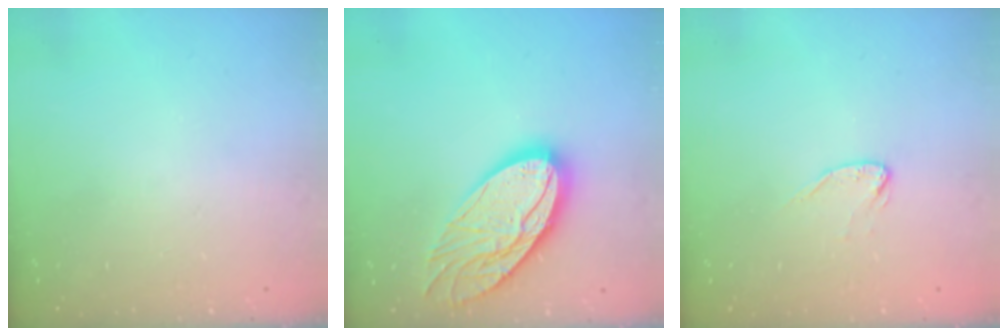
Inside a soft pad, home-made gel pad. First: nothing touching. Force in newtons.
{"total": 19.1, "press": 19.0, "slide": 1.8}
{"total": 3.5, "press": 3.4, "slide": 0.4}